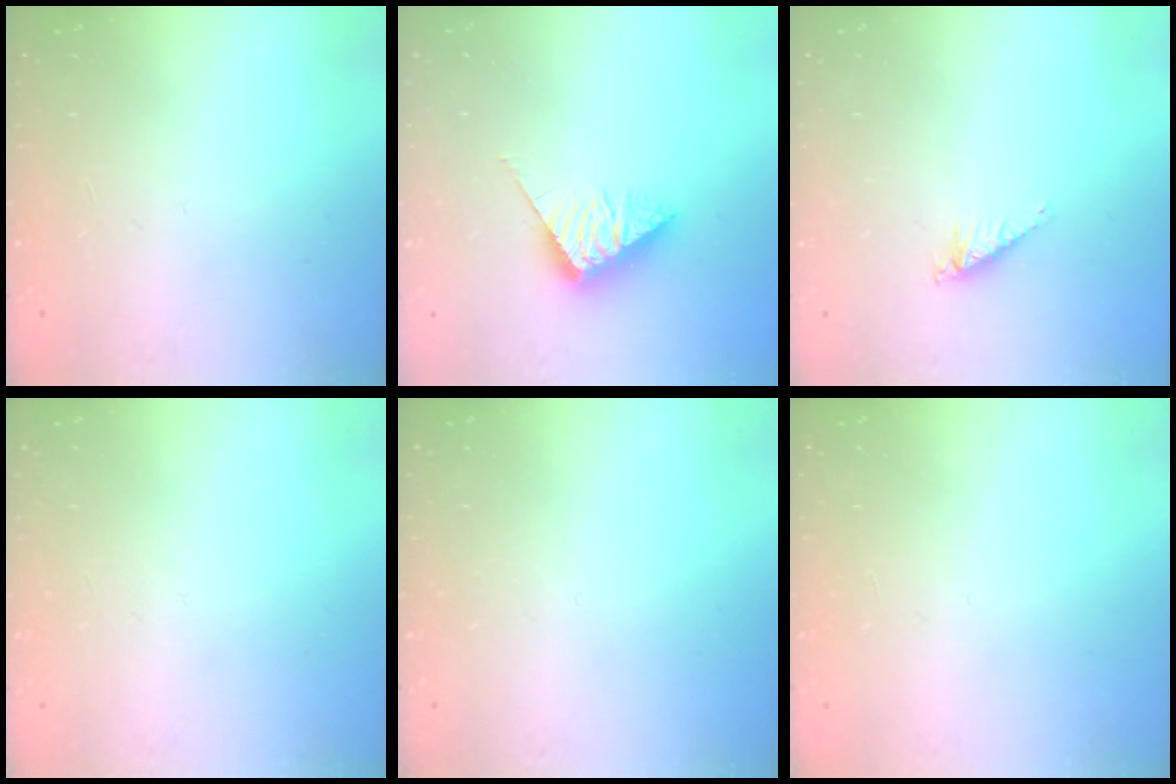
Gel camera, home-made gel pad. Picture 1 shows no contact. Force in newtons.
{"total": 7.9, "press": 7.9, "slide": 0.4}
{"total": 2.7, "press": 2.7, "slide": 0.3}
{"total": 0.0}
{"total": 0.0}
{"total": 0.0}